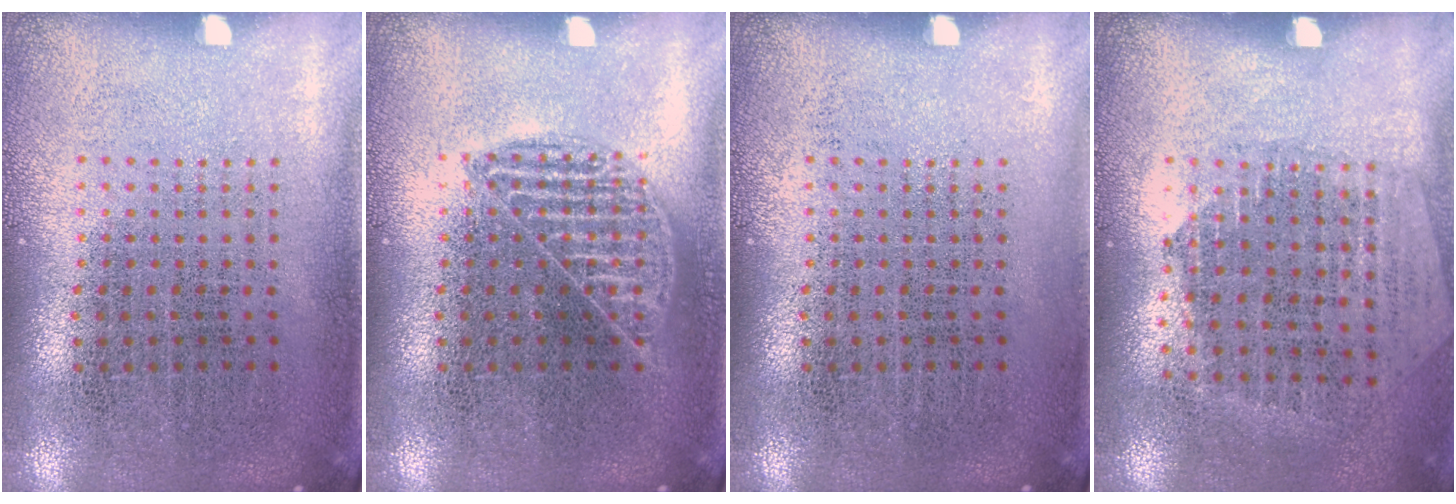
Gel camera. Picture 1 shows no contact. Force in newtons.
{"total": 1.5, "press": 1.5, "slide": 0.3}
{"total": 0.0}
{"total": 1.3, "press": 1.2, "slide": 0.5}